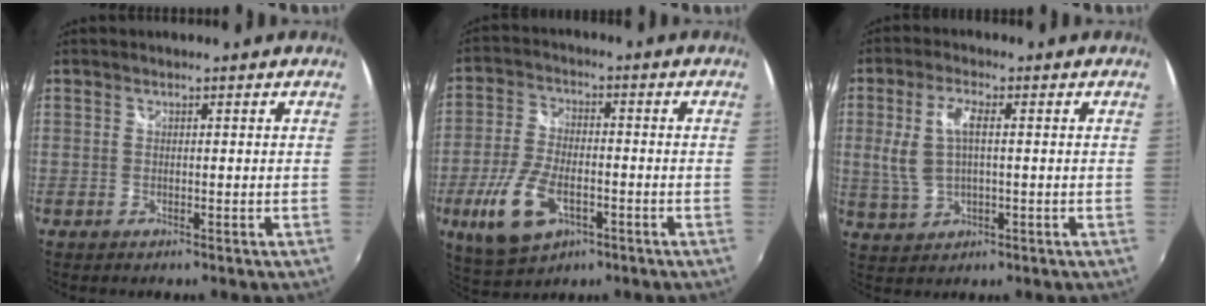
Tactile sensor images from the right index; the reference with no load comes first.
{"total": 12.5, "force": [-4.9, 6.6, 9.5], "torque": [-0.210, -0.012, -0.087]}
{"total": 7.1, "force": [0.4, 3.2, 6.3], "torque": [-0.134, 0.004, 0.015]}